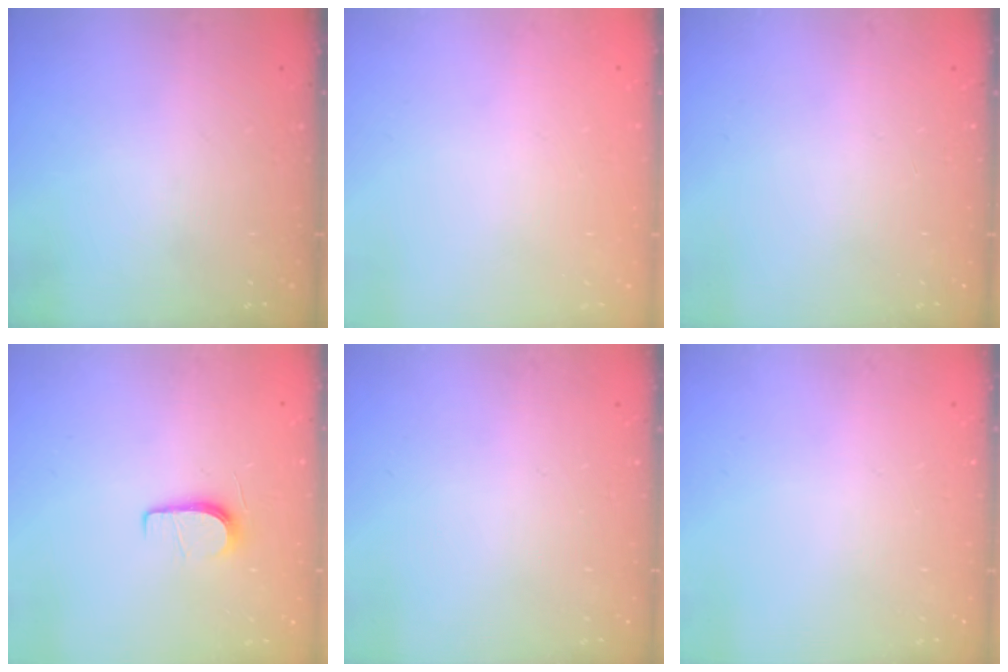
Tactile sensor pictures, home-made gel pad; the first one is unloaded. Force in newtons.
{"total": 0.0}
{"total": 0.0}
{"total": 5.6, "press": 5.6, "slide": 0.7}
{"total": 0.0}
{"total": 0.0}